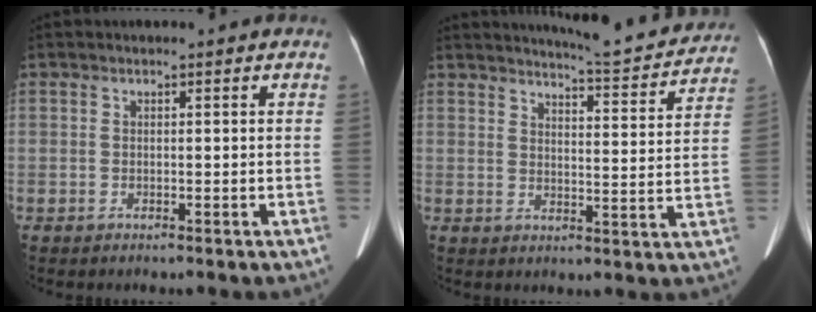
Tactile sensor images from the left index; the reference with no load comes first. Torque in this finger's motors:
{"motor_torque": [-0.01, -0.91, 0.00, 0.00]}